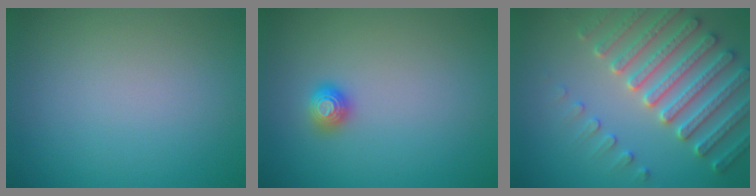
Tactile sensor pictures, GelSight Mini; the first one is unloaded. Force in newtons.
{"total": 1.1, "press": 1.1, "slide": 0.1}
{"total": 6.7, "press": 6.5, "slide": 1.6}